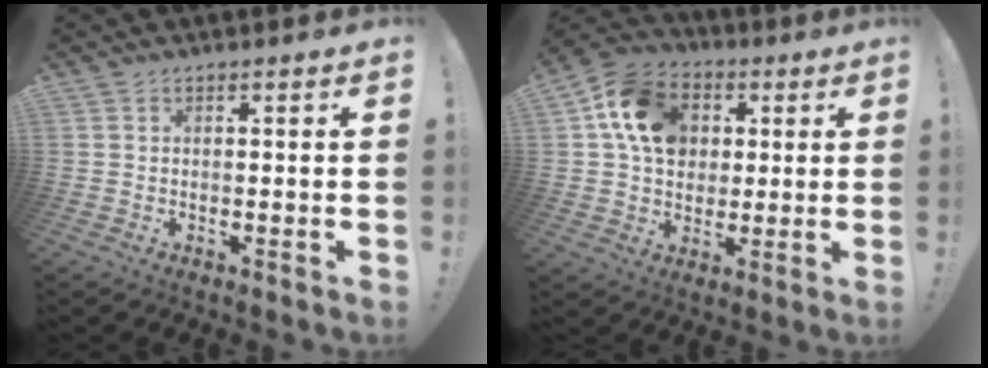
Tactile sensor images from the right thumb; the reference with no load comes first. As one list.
[{"total": 15.5, "force": [4.1, 12.4, 8.3], "torque": [-0.143, 0.006, 0.088]}]